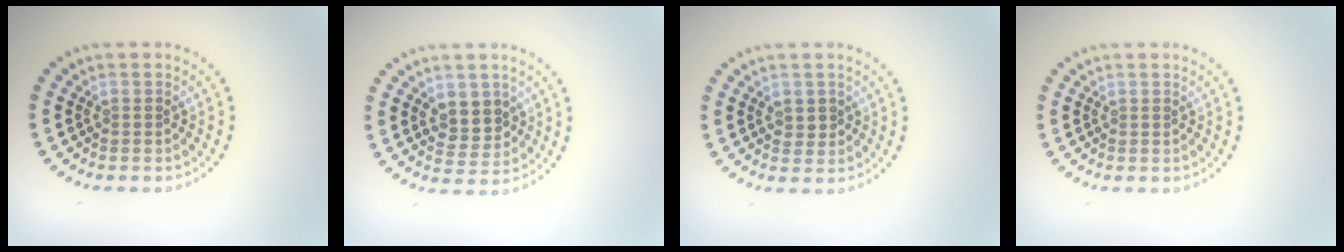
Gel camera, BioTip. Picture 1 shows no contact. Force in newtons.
{"total": 2.8, "press": 2.7, "slide": 0.7}
{"total": 0.8, "press": 0.8, "slide": 0.2}
{"total": 0.0}